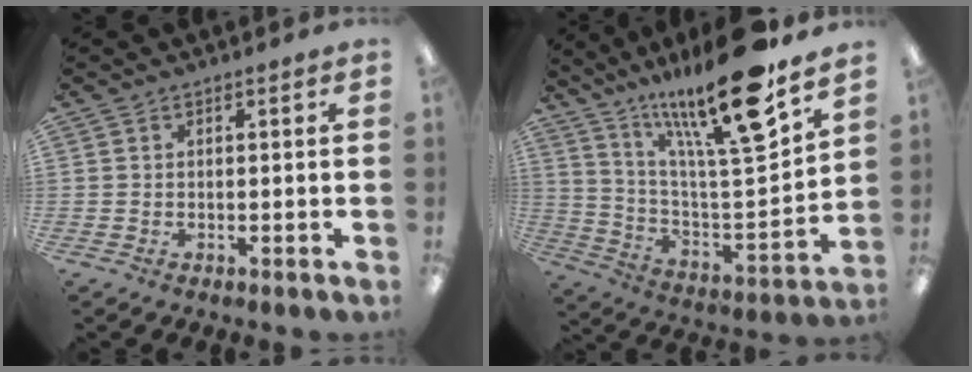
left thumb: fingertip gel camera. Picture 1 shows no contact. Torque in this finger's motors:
{"motor_torque": [0.62, 0.52, 1.48, -1.29, 0.49]}